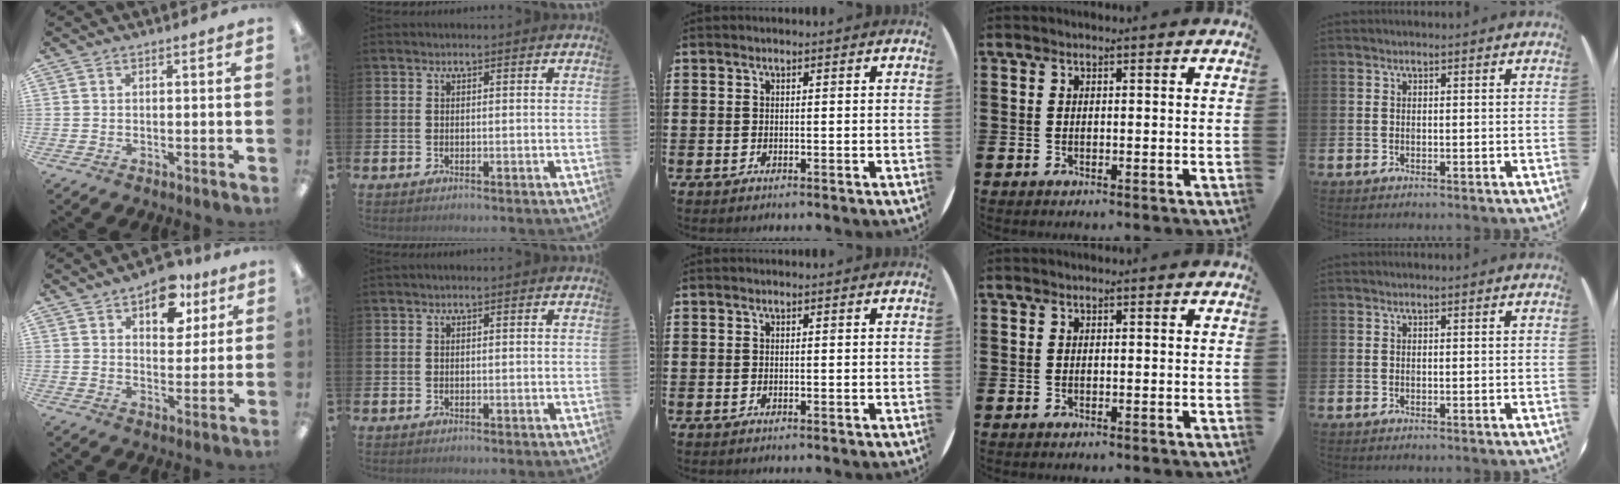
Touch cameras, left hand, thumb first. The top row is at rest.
{"thumb": {"total": 11.2, "force": [6.8, 6.5, 6.1], "torque": [-0.067, -0.027, 0.114]}}